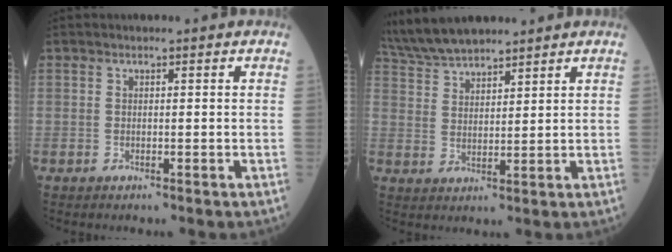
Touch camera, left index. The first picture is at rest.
{"total": 10.0, "force": [9.0, 1.9, 3.8], "torque": [-0.086, 0.023, 0.177]}